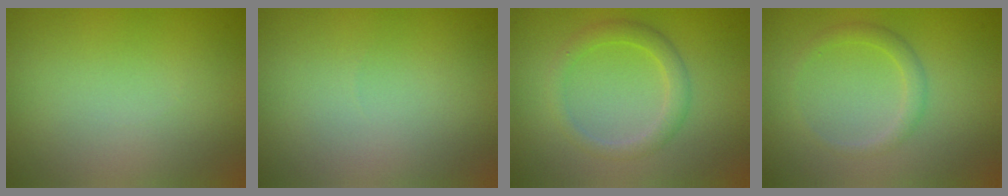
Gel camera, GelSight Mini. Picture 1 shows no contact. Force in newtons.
{"total": 0.0}
{"total": 2.3, "press": 2.3, "slide": 0.1}
{"total": 1.5, "press": 1.5, "slide": 0.0}